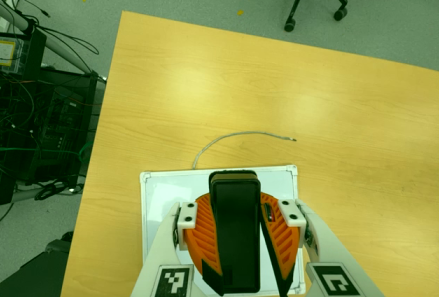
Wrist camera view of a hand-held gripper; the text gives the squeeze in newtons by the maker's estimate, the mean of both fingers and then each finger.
{"total": 13.1, "left": 11.5, "right": 14.8}